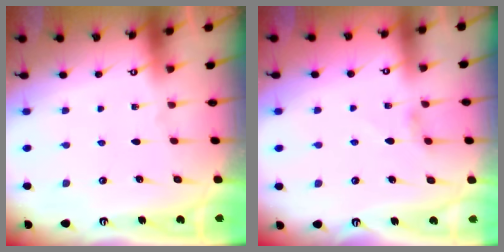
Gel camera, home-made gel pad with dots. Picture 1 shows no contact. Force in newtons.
{"total": 3.1, "press": 3.1, "slide": 0.4}